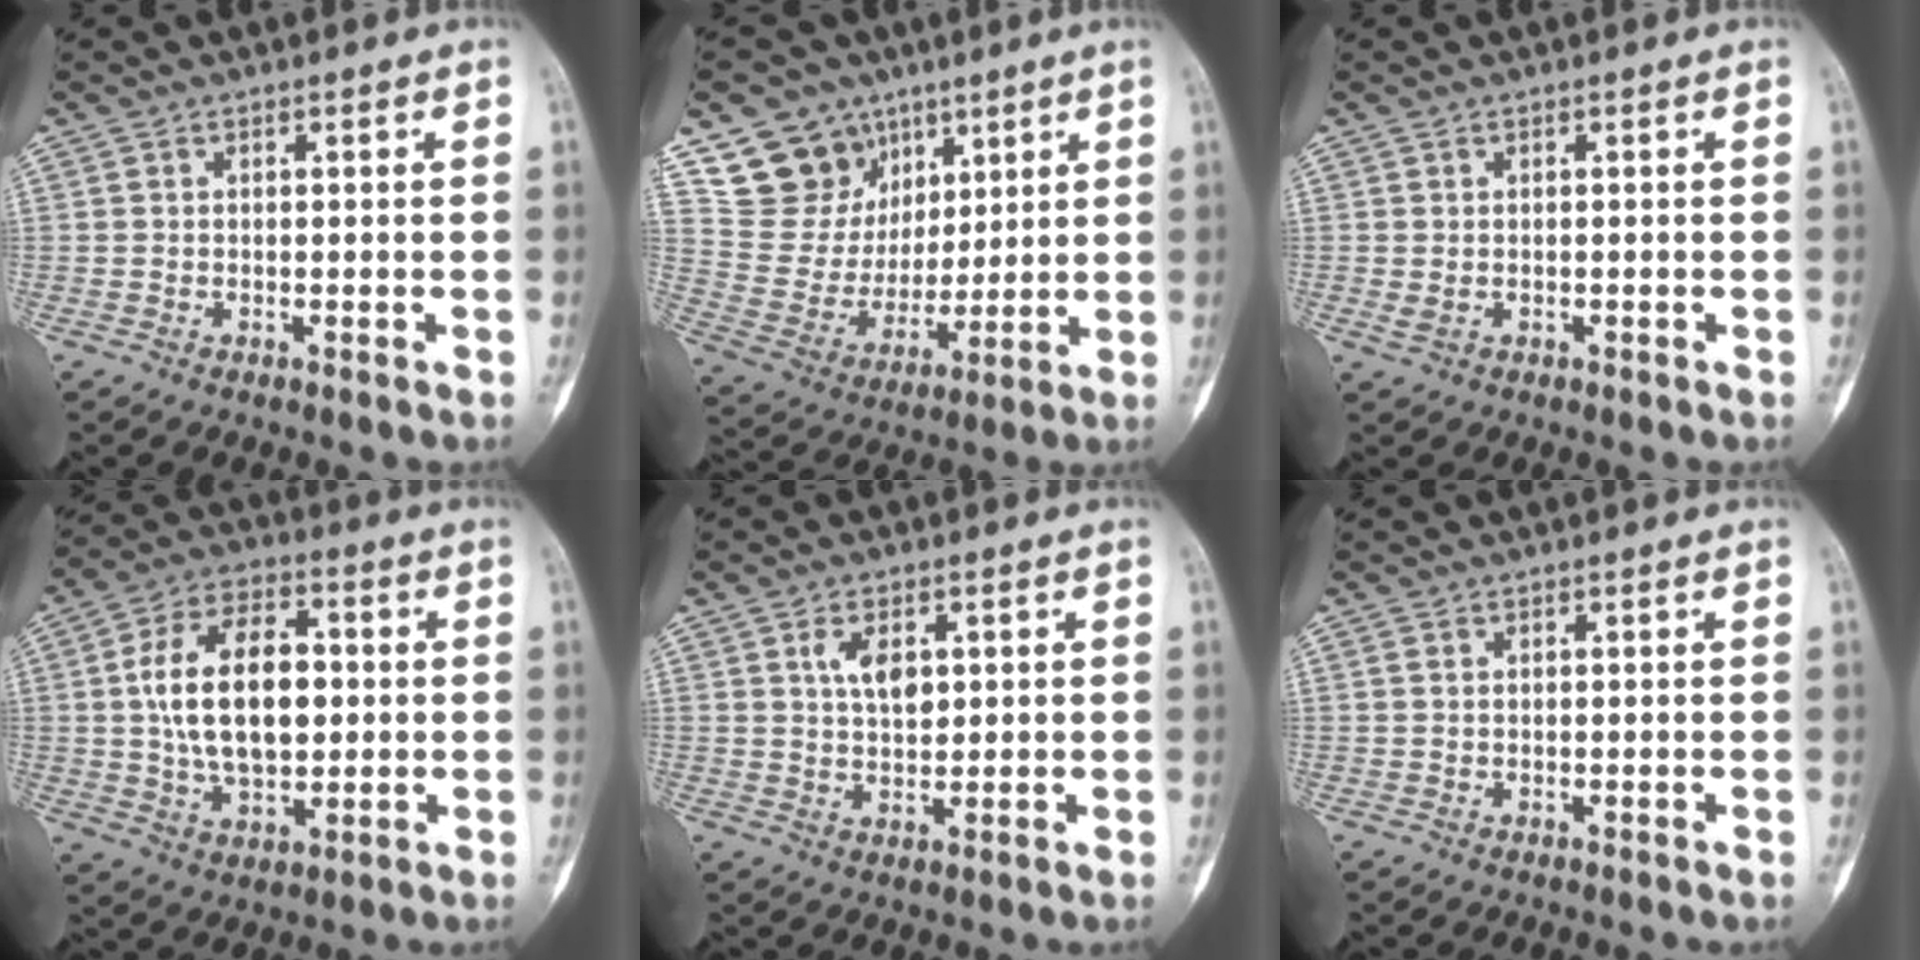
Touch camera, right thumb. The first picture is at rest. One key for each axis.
{"total": 14.8, "fx": 8.5, "fy": 11.5, "fz": 3.7, "tx": -0.032, "ty": -0.036, "tz": 0.173}
{"total": 1.1, "fx": -0.2, "fy": 0.8, "fz": 0.8, "tx": -0.016, "ty": 0.001, "tz": 0.001}
{"total": 16.5, "fx": 1.2, "fy": 9.7, "fz": 13.3, "tx": -0.210, "ty": 0.014, "tz": 0.019}
{"total": 5.1, "fx": 1.6, "fy": 2.9, "fz": 3.9, "tx": -0.057, "ty": -0.007, "tz": 0.029}
{"total": 0.0}